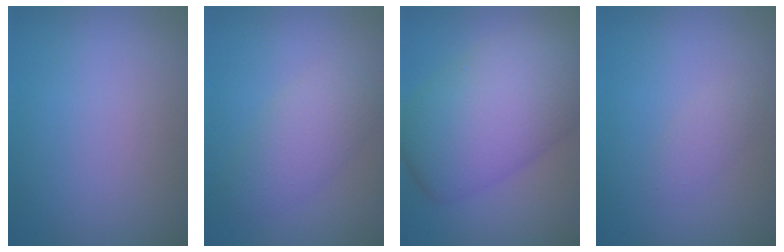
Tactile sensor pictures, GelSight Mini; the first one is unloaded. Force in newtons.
{"total": 3.3, "press": 3.3, "slide": 0.1}
{"total": 10.5, "press": 10.4, "slide": 0.7}
{"total": 1.2, "press": 1.2, "slide": 0.0}